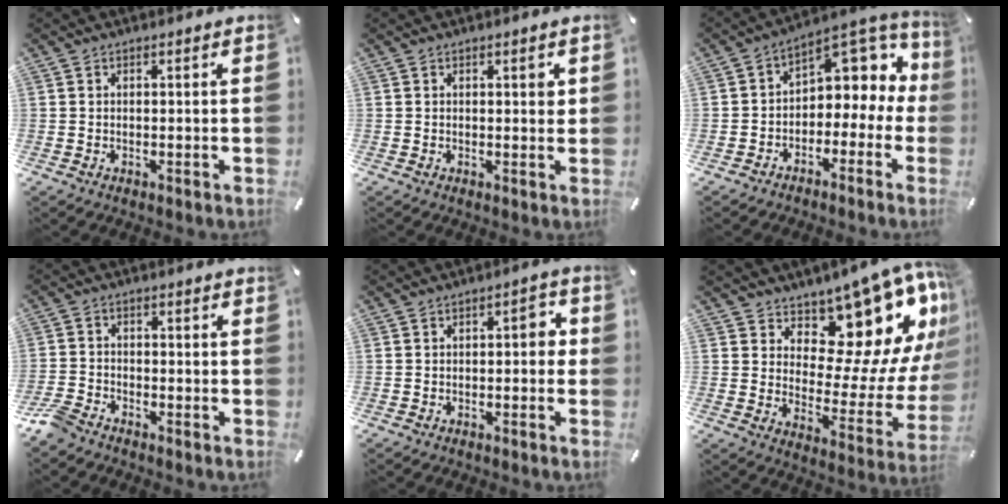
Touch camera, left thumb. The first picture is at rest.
{"total": 1.7, "force": [0.6, 0.8, 1.4], "torque": [-0.004, -0.006, 0.005]}
{"total": 7.3, "force": [2.6, 5.5, 4.0], "torque": [-0.049, -0.032, 0.045]}
{"total": 4.4, "force": [-3.7, 1.8, 1.6], "torque": [-0.056, 0.009, -0.078]}
{"total": 3.8, "force": [-0.7, 2.0, 3.2], "torque": [-0.044, 0.009, -0.021]}
{"total": 13.8, "force": [9.2, 7.7, 6.7], "torque": [-0.068, -0.111, 0.151]}